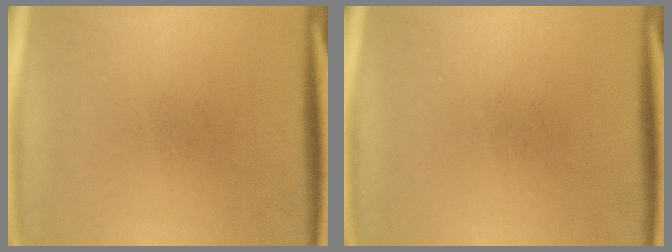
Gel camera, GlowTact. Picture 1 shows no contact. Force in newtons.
{"total": 0.0}